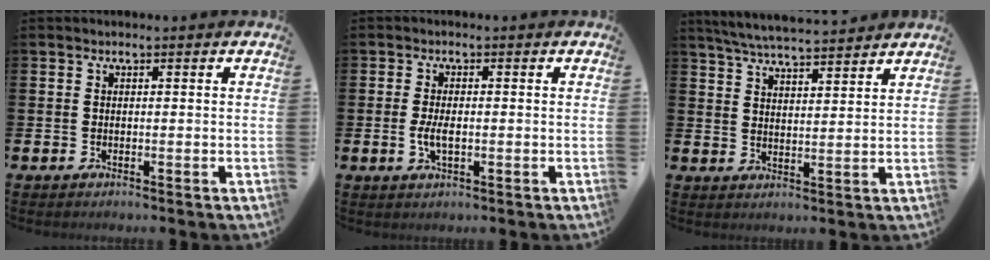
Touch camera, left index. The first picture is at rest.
{"total": 2.9, "force": [-0.4, 1.3, 2.6], "torque": [-0.044, 0.001, -0.009]}
{"total": 5.6, "force": [5.4, 0.2, 1.1], "torque": [-0.041, -0.027, 0.098]}